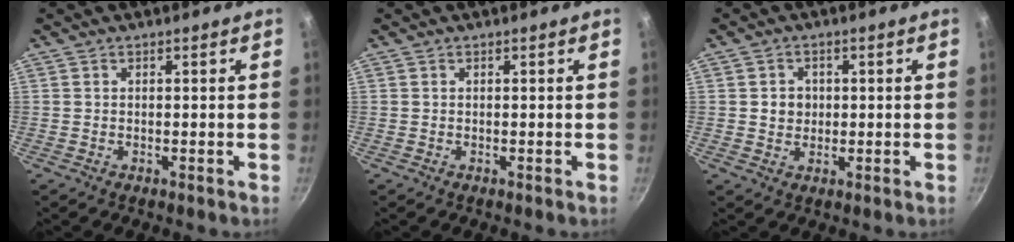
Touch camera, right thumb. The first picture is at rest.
{"total": 0.0}
{"total": 3.3, "force": [0.3, 3.0, 1.4], "torque": [-0.005, 0.002, 0.002]}